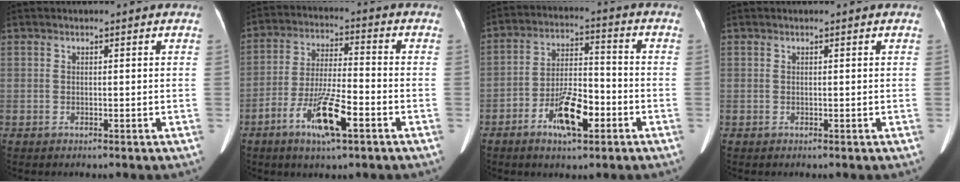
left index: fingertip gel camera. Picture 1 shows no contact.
{"total": 10.5, "force": [-5.1, 1.8, 8.9], "torque": [-0.175, -0.007, -0.092]}
{"total": 9.6, "force": [-4.5, 3.2, 7.8], "torque": [-0.150, 0.006, -0.079]}
{"total": 0.0}